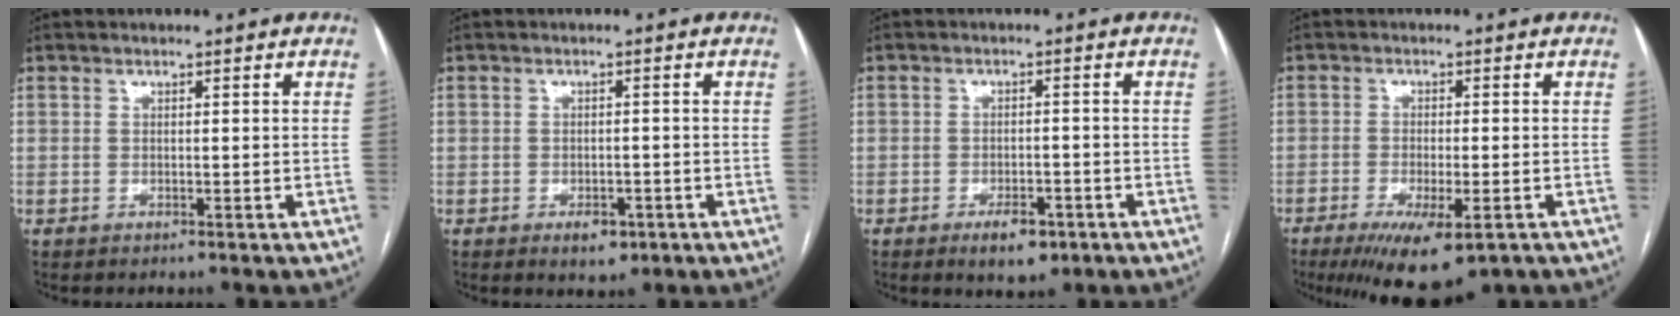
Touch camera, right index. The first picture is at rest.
{"total": 3.2, "force": [-1.7, 1.9, 1.9], "torque": [-0.022, 0.001, -0.014]}
{"total": 4.8, "force": [-2.8, 2.2, 3.2], "torque": [-0.047, 0.001, -0.036]}
{"total": 10.2, "force": [-6.1, 2.7, 7.8], "torque": [-0.125, -0.022, -0.090]}